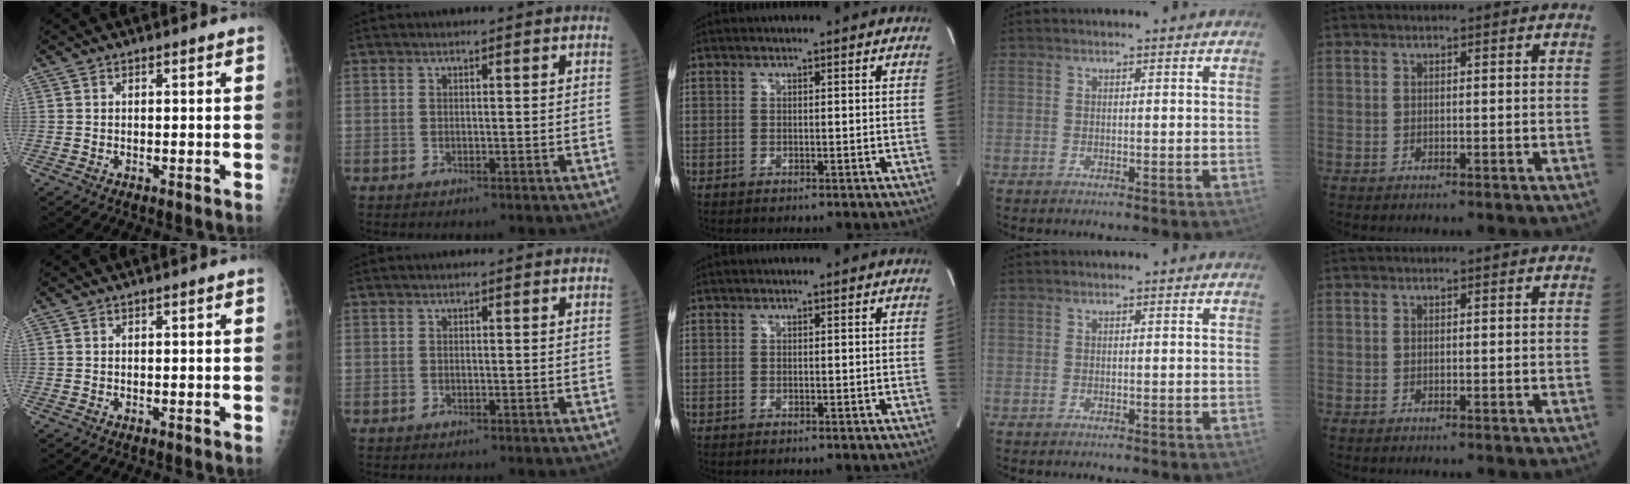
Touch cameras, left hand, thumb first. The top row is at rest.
{}